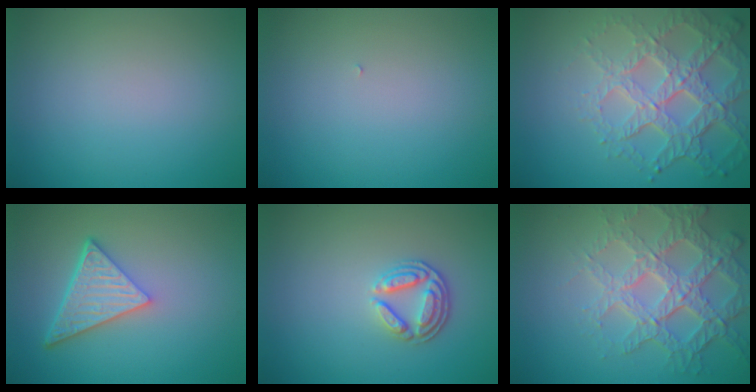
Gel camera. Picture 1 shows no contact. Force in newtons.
{"total": 0.0}
{"total": 6.9, "press": 5.0, "slide": 4.9}
{"total": 5.1, "press": 3.7, "slide": 3.5}
{"total": 2.9, "press": 2.5, "slide": 1.6}
{"total": 6.1, "press": 5.0, "slide": 3.3}